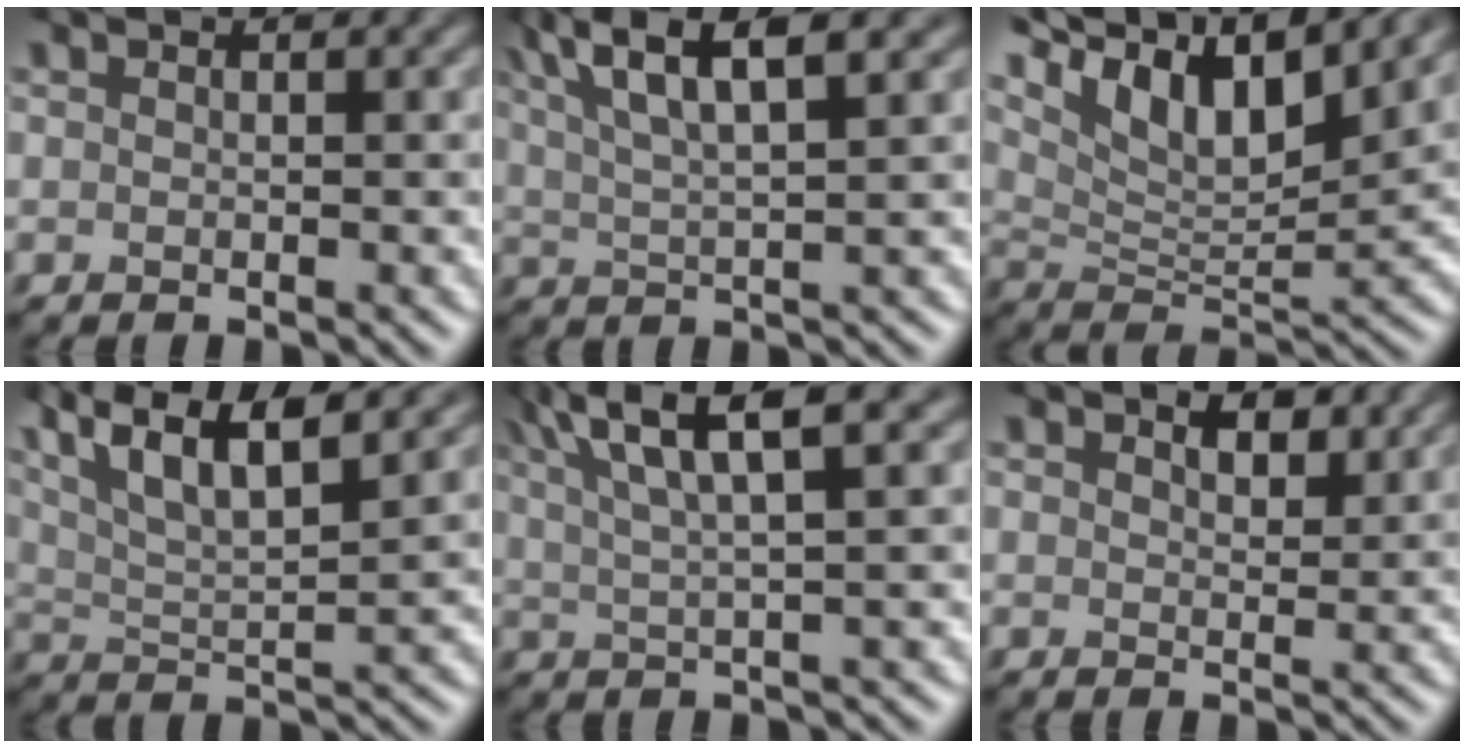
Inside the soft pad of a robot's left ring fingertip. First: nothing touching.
{"total": 7.1, "force": [4.0, 1.5, 5.7], "torque": [-0.105, 0.018, 0.074]}
{"total": 10.5, "force": [7.1, 2.6, 7.3], "torque": [-0.124, 0.010, 0.132]}
{"total": 10.8, "force": [6.6, 3.7, 7.8], "torque": [-0.136, 0.043, 0.087]}
{"total": 6.5, "force": [3.5, 1.0, 5.4], "torque": [-0.090, 0.016, 0.063]}
{"total": 2.2, "force": [1.5, 1.0, 1.2], "torque": [-0.023, -0.003, 0.024]}